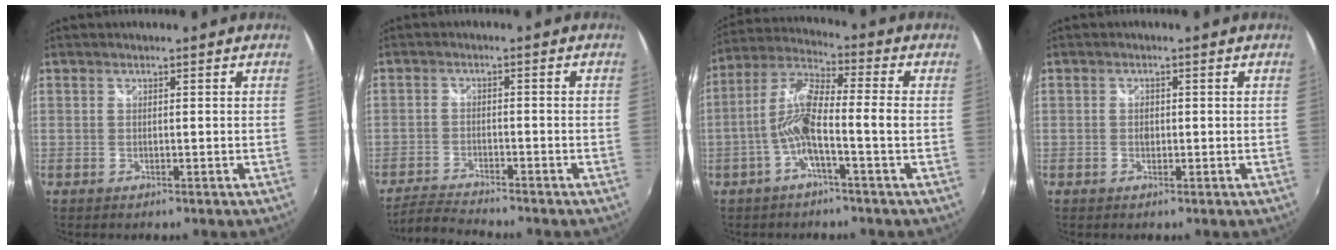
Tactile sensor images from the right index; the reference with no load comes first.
{"total": 6.1, "force": [-5.9, -0.2, 1.8], "torque": [-0.056, -0.010, -0.111]}
{"total": 9.2, "force": [-2.3, 0.7, 8.9], "torque": [-0.186, 0.014, -0.044]}
{"total": 1.0, "force": [0.0, 0.8, 0.5], "torque": [-0.010, 0.006, 0.002]}